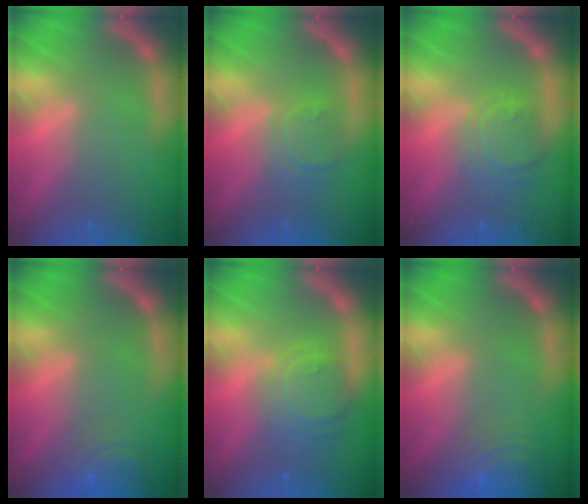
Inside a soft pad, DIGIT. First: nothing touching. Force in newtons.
{"total": 3.0}
{"total": 4.5}
{"total": 4.5}
{"total": 6.0}
{"total": 7.5}